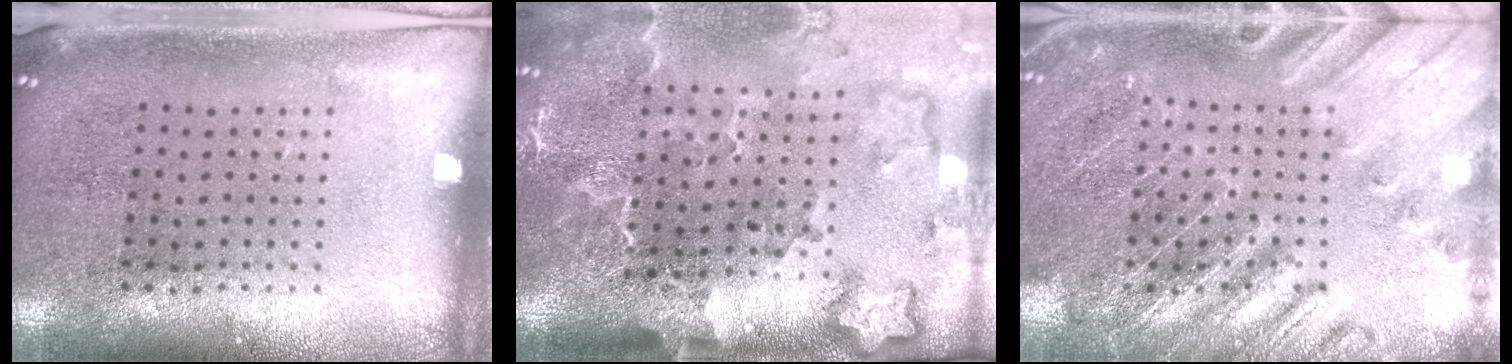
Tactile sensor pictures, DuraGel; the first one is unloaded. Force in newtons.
{"total": 3.2, "press": 2.3, "slide": 2.1}
{"total": 2.6, "press": 2.6, "slide": 0.2}